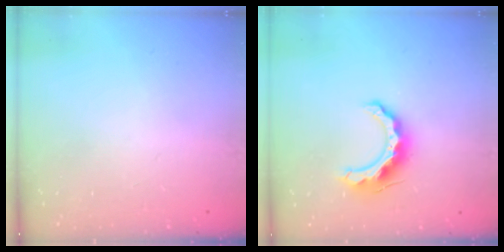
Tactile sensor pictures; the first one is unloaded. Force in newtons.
{"total": 11.2, "press": 11.2, "slide": 0.9}